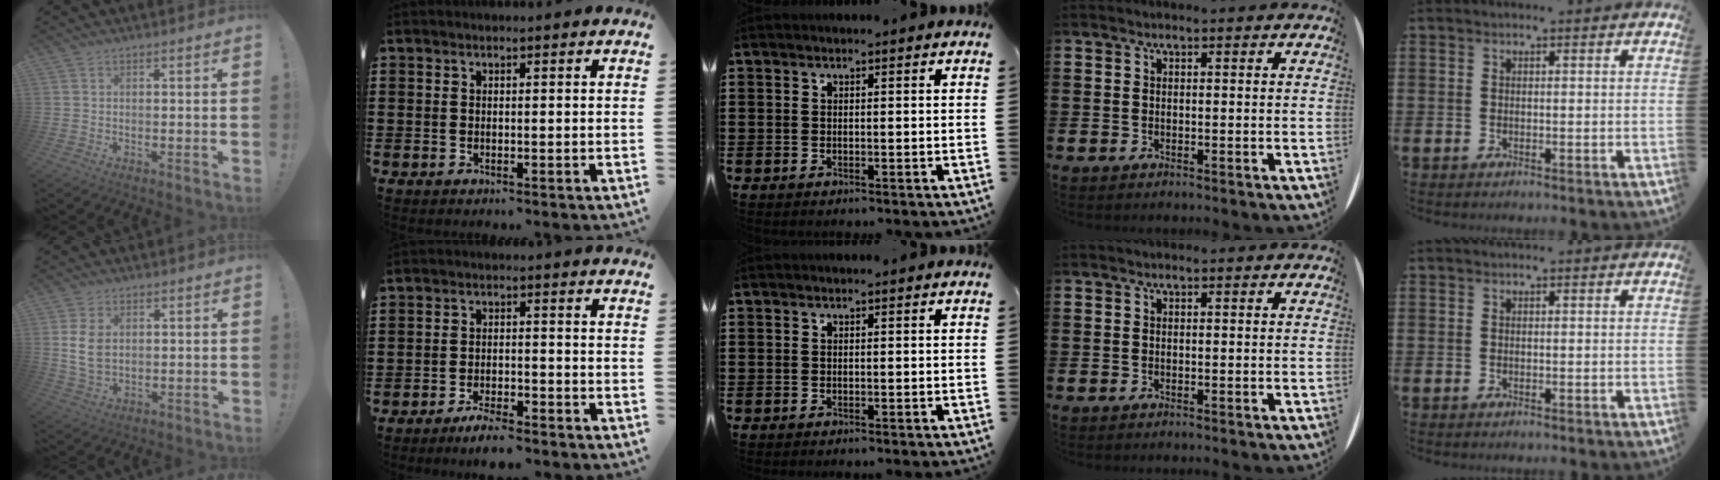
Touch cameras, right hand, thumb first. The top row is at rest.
{"thumb": {"total": 6.7, "force": [1.4, 4.3, 4.9], "torque": [-0.079, -0.003, 0.024]}, "index": {"total": 3.5, "force": [-3.3, 0.3, 1.0], "torque": [-0.021, 0.006, -0.067]}}